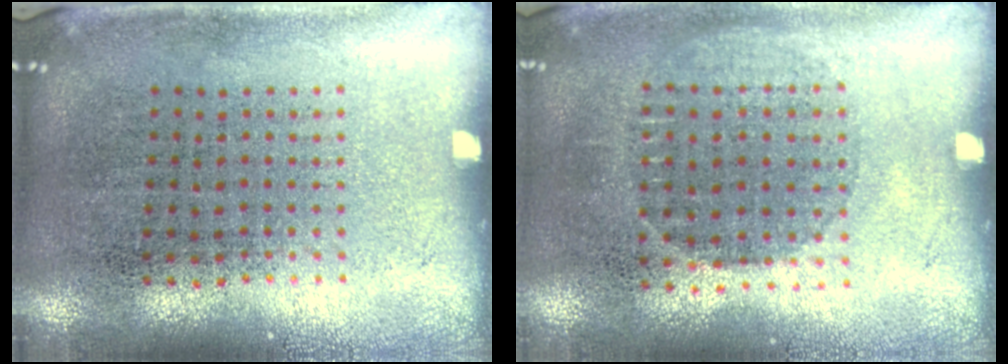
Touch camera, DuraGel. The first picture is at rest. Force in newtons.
{"total": 0.9, "press": 0.8, "slide": 0.4}